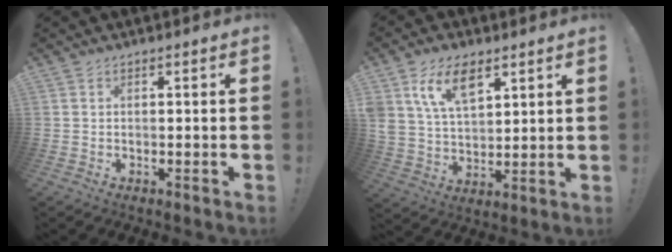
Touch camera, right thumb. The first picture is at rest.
{"total": 12.4, "force": [7.2, 6.9, 7.4], "torque": [-0.130, -0.022, 0.137]}